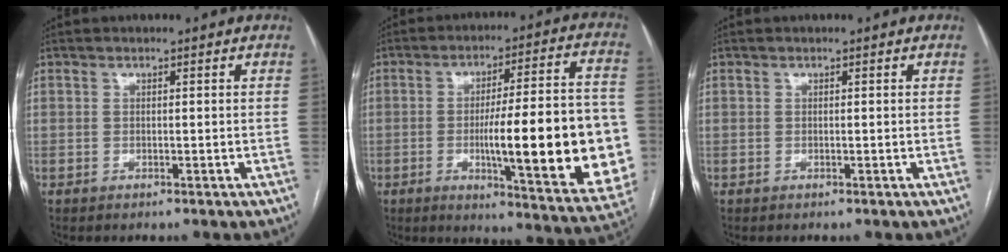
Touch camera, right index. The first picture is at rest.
{"total": 23.7, "force": [-3.8, 3.4, 23.2], "torque": [-0.254, 0.011, -0.042]}
{"total": 0.0}